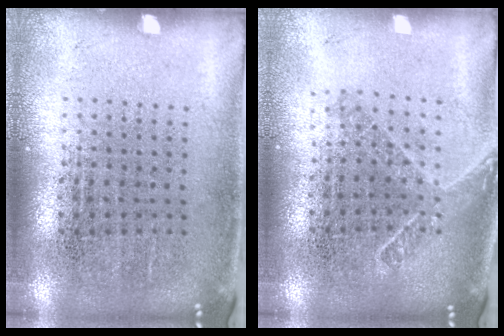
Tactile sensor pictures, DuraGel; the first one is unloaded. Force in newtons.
{"total": 1.5, "press": 1.2, "slide": 0.9}